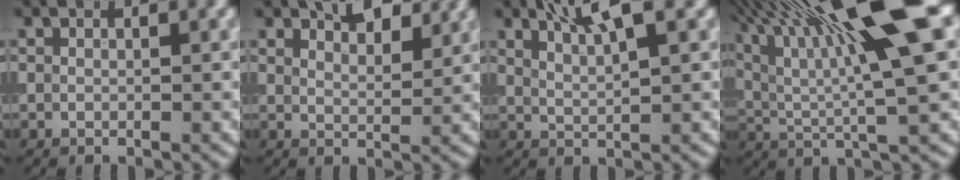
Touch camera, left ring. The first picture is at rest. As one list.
[{"total": 2.8, "force": [2.4, 1.1, 1.0], "torque": [-0.013, 0.004, 0.035]}, {"total": 3.8, "force": [2.5, 0.7, 2.8], "torque": [-0.041, 0.008, 0.044]}, {"total": 14.9, "force": [5.6, 3.4, 13.4], "torque": [-0.233, 0.020, 0.094]}]